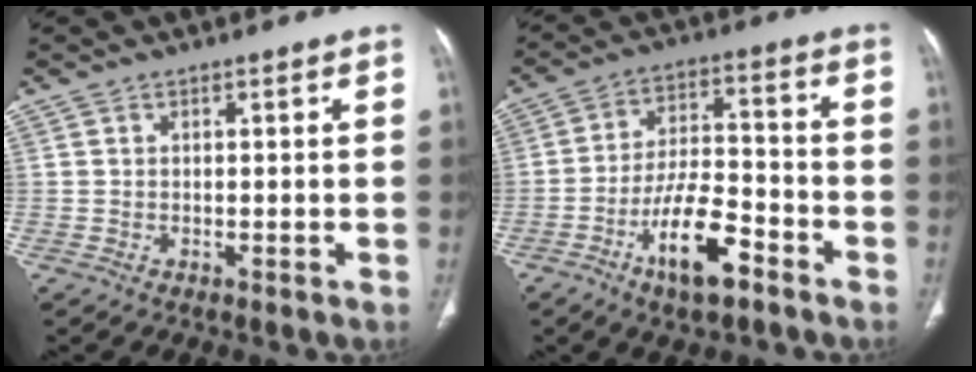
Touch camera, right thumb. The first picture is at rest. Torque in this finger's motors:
{"motor_torque": [2.44, 1.36, 1.46, -0.96, 0.18]}